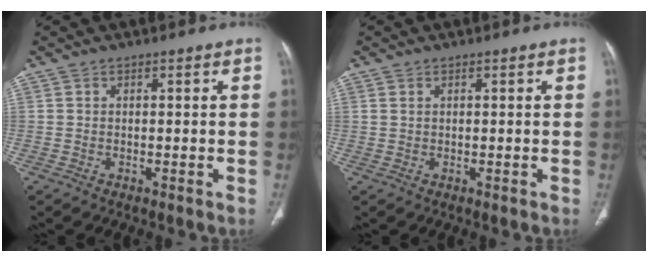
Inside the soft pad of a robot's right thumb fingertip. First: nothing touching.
{"total": 0.8, "force": [0.4, 0.5, 0.5], "torque": [-0.014, 0.003, 0.010]}